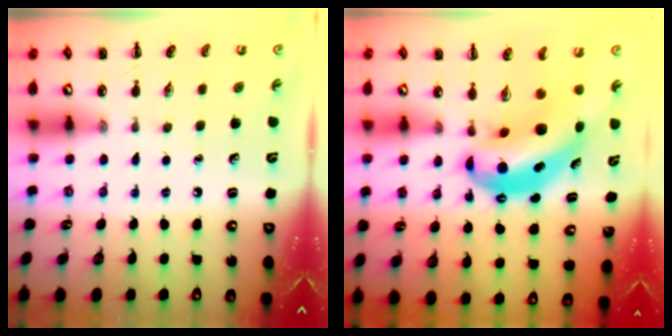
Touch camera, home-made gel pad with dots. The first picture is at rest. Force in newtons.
{"total": 9.2, "press": 8.9, "slide": 2.3}